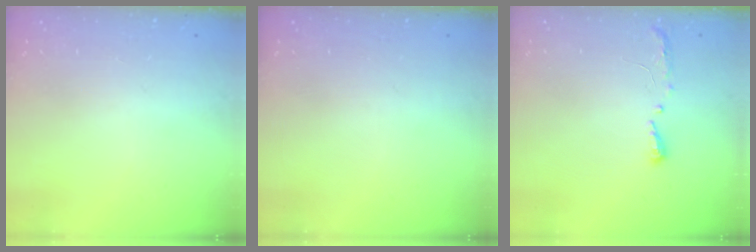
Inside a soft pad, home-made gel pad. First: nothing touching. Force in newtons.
{"total": 0.0}
{"total": 4.1, "press": 4.0, "slide": 0.6}